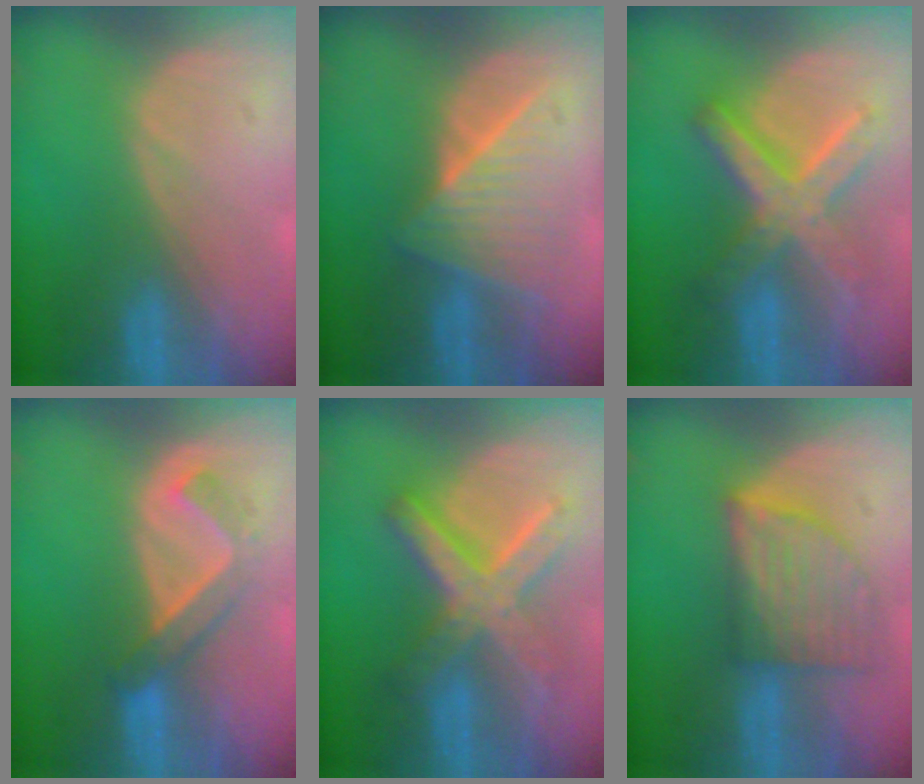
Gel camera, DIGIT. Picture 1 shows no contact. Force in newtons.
{"total": 7.0, "press": 7.0, "slide": 0.2}
{"total": 8.8, "press": 8.8, "slide": 0.7}
{"total": 5.2, "press": 4.7, "slide": 2.3}
{"total": 8.8, "press": 8.8, "slide": 0.7}
{"total": 7.8, "press": 7.1, "slide": 3.3}